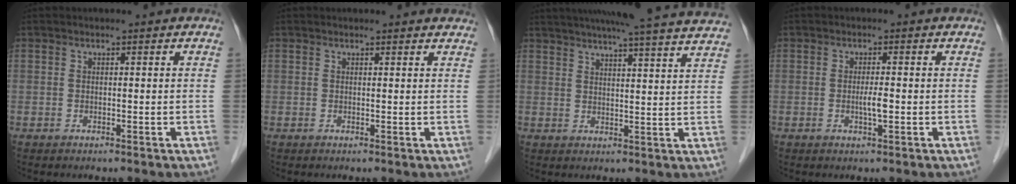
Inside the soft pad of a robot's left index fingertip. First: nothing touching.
{"total": 2.7, "force": [2.7, 0.5, 0.3], "torque": [-0.010, 0.001, 0.018]}
{"total": 22.5, "force": [20.2, 0.0, 9.8], "torque": [-0.156, -0.001, 0.253]}
{"total": 2.0, "force": [-0.4, 0.1, 1.9], "torque": [-0.039, -0.002, -0.005]}